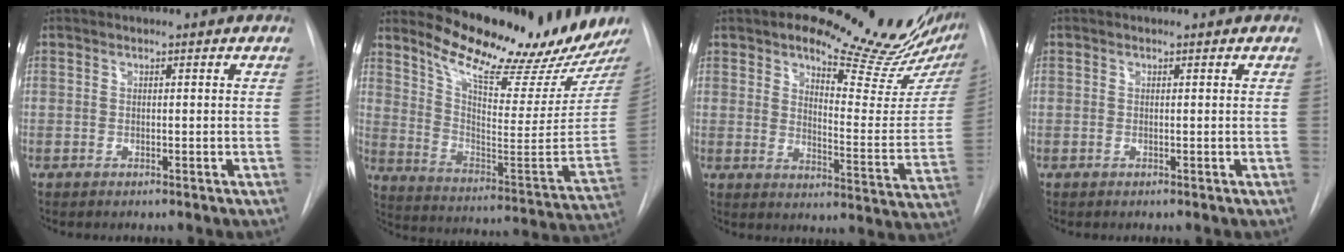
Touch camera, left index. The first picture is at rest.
{"total": 19.3, "force": [16.9, 1.2, 9.3], "torque": [-0.155, -0.078, 0.255]}
{"total": 19.5, "force": [16.2, 3.8, 10.1], "torque": [-0.128, -0.070, 0.198]}
{"total": 0.0}